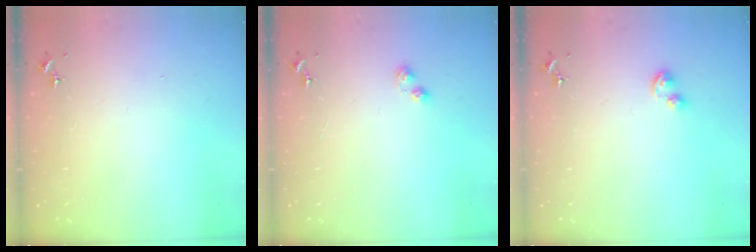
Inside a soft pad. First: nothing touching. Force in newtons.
{"total": 3.6, "press": 3.5, "slide": 0.4}
{"total": 3.0, "press": 3.0, "slide": 0.4}